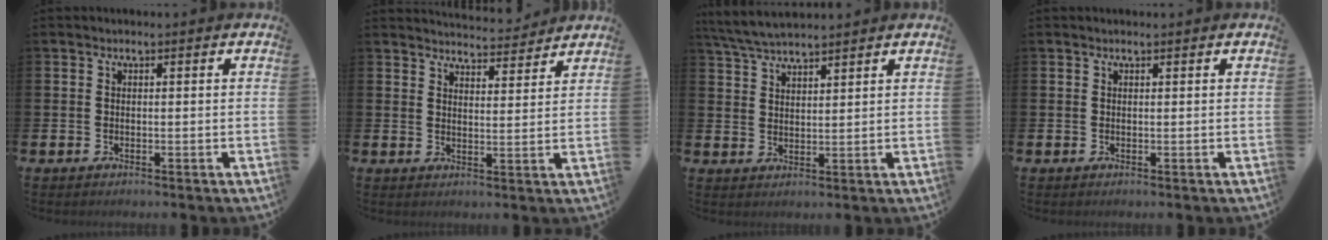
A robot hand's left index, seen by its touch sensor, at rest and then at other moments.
{"total": 4.6, "force": [4.6, 0.3, 0.0], "torque": [-0.003, -0.033, 0.081]}
{"total": 5.1, "force": [4.9, 0.5, 1.3], "torque": [-0.045, -0.013, 0.090]}
{"total": 0.0}